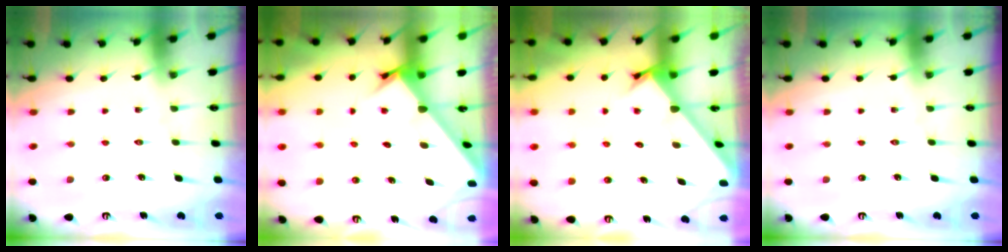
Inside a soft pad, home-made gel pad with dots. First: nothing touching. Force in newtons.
{"total": 2.5, "press": 2.5, "slide": 0.3}
{"total": 3.7, "press": 3.7, "slide": 0.1}
{"total": 0.0}